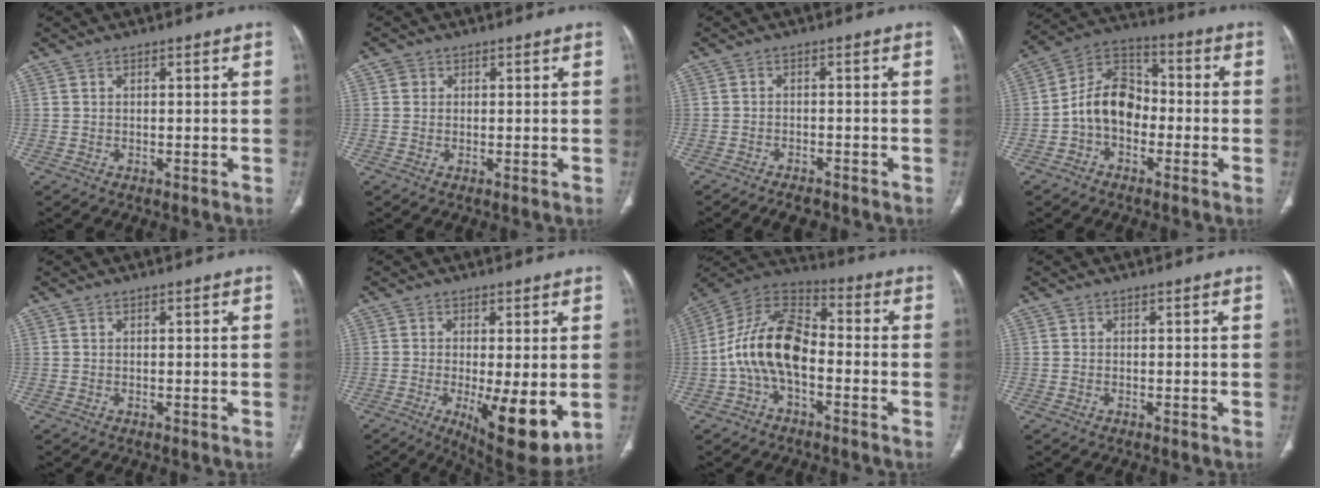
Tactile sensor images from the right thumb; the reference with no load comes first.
{"total": 1.3, "force": [0.4, 1.2, 0.2], "torque": [0.005, 0.001, 0.003]}
{"total": 3.3, "force": [-2.9, 1.1, 1.1], "torque": [-0.021, 0.010, -0.043]}
{"total": 12.0, "force": [-2.5, 8.4, 8.1], "torque": [-0.126, 0.043, -0.060]}
{"total": 0.0}
{"total": 12.1, "force": [-2.6, 3.7, 11.2], "torque": [-0.165, -0.028, -0.029]}
{"total": 15.0, "force": [-2.8, 8.5, 12.1], "torque": [-0.223, 0.047, -0.060]}
{"total": 0.0}